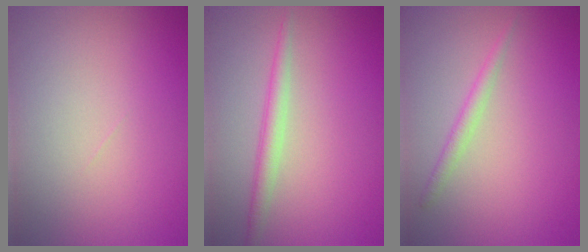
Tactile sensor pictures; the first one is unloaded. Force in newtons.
{"total": 2.1, "press": 2.1, "slide": 0.0}
{"total": 1.5, "press": 1.5, "slide": 0.0}